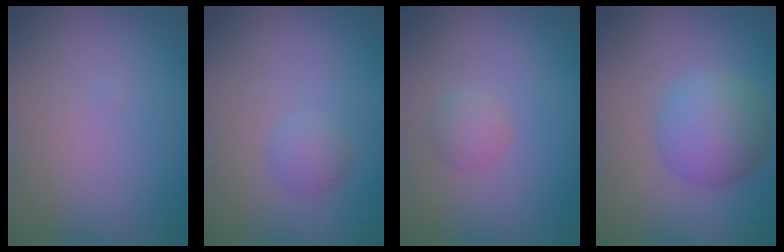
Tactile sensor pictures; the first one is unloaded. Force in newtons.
{"total": 1.4, "press": 1.4, "slide": 0.0}
{"total": 1.4, "press": 1.4, "slide": 0.1}
{"total": 4.9, "press": 4.9, "slide": 0.1}